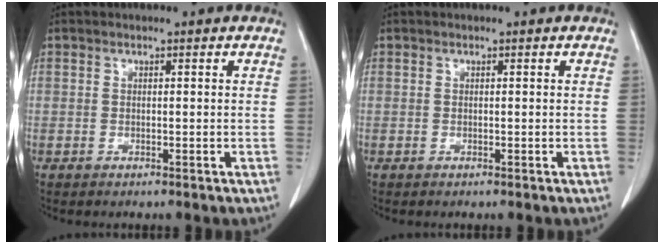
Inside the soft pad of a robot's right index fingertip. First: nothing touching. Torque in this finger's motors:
{"motor_torque": [0.00, 0.00, 0.01, 0.00]}